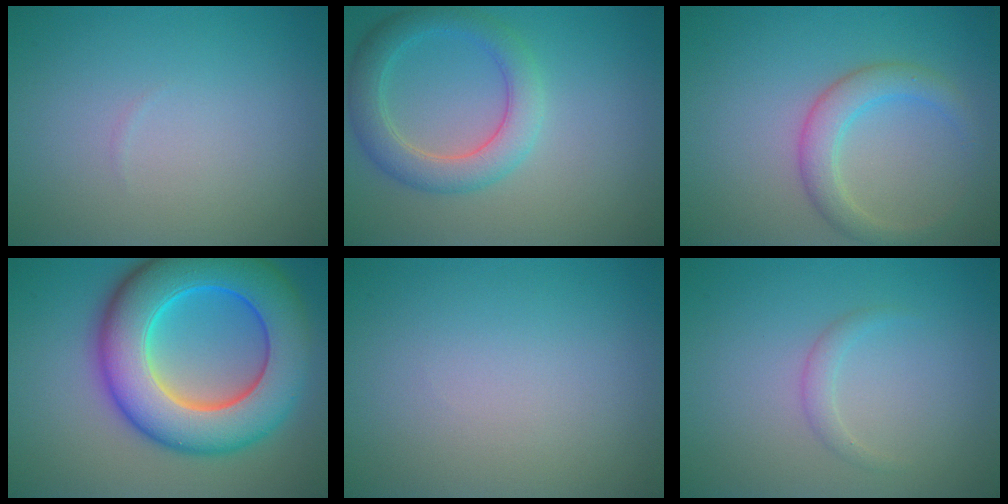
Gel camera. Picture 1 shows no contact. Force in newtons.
{"total": 4.3, "press": 4.3, "slide": 0.2}
{"total": 3.2, "press": 3.2, "slide": 0.0}
{"total": 12.7, "press": 12.7, "slide": 0.3}
{"total": 0.0}
{"total": 1.2, "press": 1.1, "slide": 0.1}